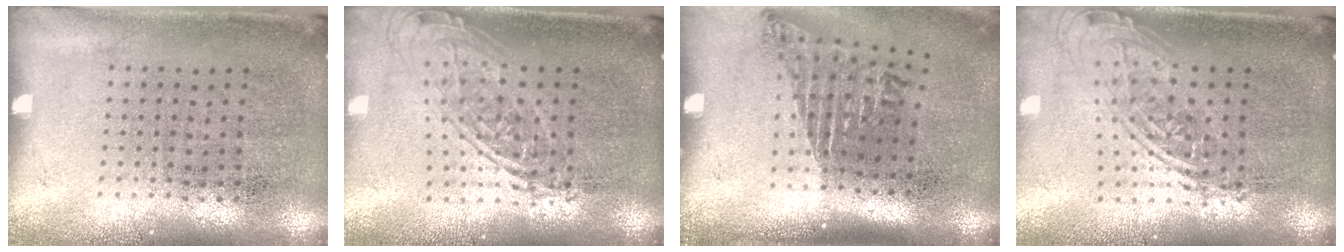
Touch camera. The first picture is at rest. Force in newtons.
{"total": 1.8, "press": 1.4, "slide": 1.1}
{"total": 1.7, "press": 1.1, "slide": 1.3}
{"total": 1.9, "press": 1.4, "slide": 1.2}